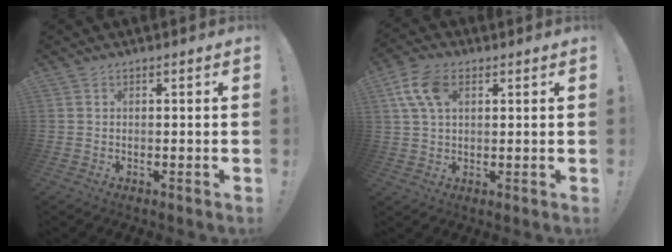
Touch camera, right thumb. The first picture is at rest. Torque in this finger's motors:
{"motor_torque": [0.38, 0.38, 0.06, -0.02, 0.03]}